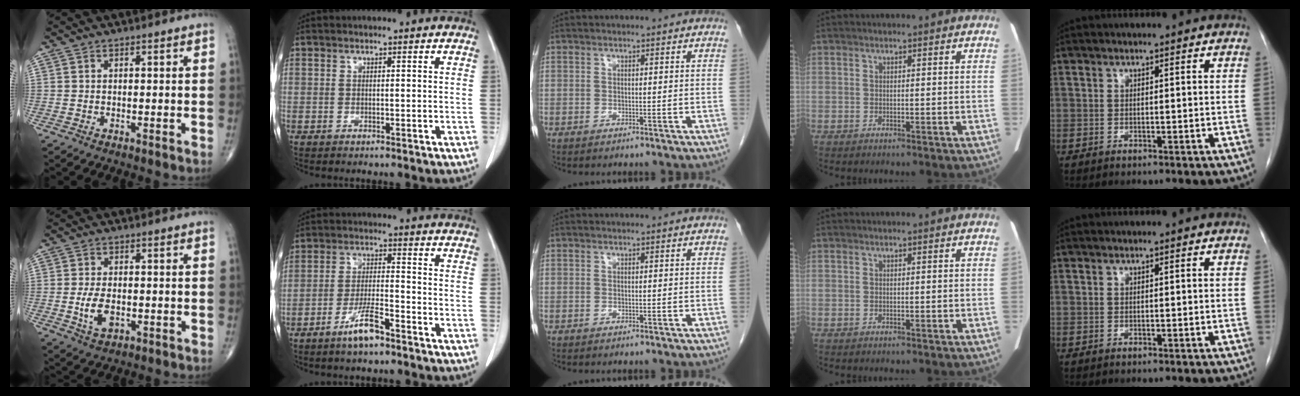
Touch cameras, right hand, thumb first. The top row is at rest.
{"thumb": {"total": 5.6, "force": [-1.1, 3.2, 4.4], "torque": [-0.083, -0.003, -0.016]}, "index": {"total": 6.0, "force": [-4.2, 0.8, 4.3], "torque": [-0.086, -0.004, -0.075]}}